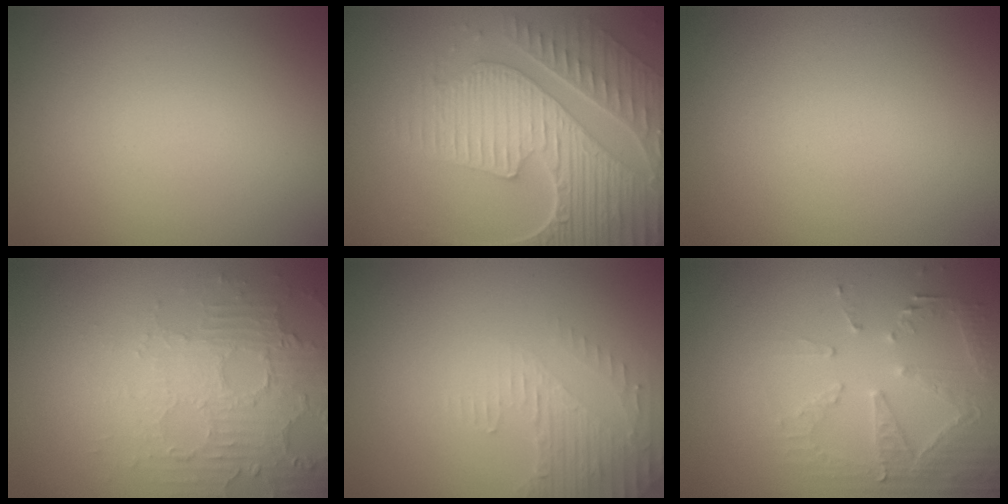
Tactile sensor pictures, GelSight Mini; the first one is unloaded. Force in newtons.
{"total": 8.4, "press": 6.1, "slide": 5.8}
{"total": 0.0}
{"total": 4.6, "press": 3.4, "slide": 3.2}
{"total": 2.6, "press": 2.5, "slide": 0.7}
{"total": 5.3, "press": 3.7, "slide": 3.8}